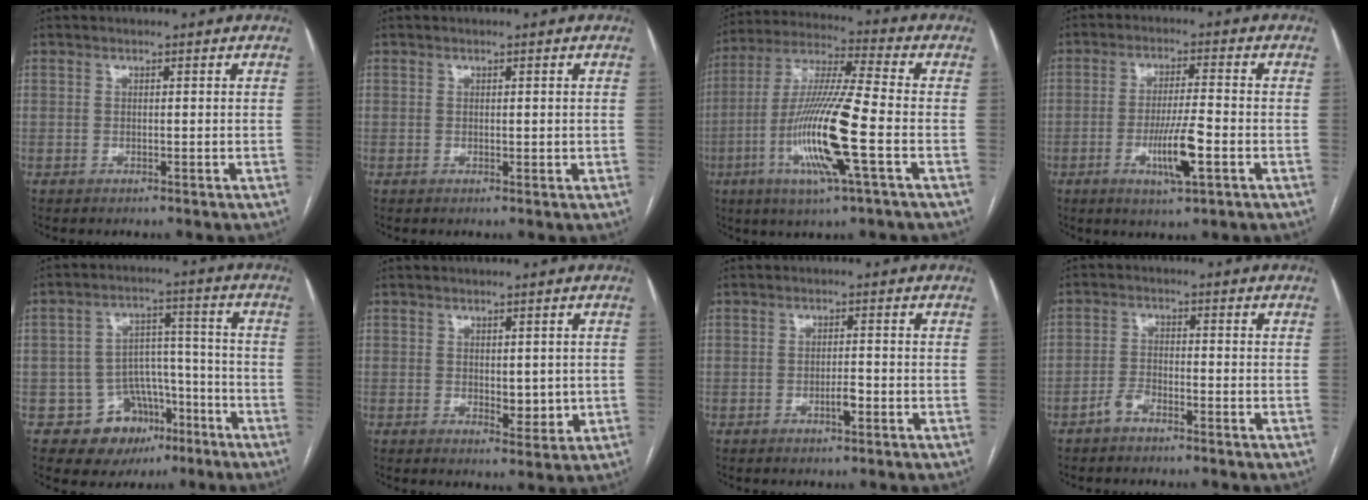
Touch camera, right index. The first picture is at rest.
{"total": 0.8, "force": [0.2, 0.4, 0.6], "torque": [-0.007, -0.003, 0.006]}
{"total": 16.2, "force": [-4.5, 0.6, 15.5], "torque": [-0.316, -0.013, -0.088]}
{"total": 7.7, "force": [-2.6, 0.5, 7.2], "torque": [-0.132, -0.012, -0.046]}
{"total": 9.0, "force": [-4.9, 7.2, 2.2], "torque": [-0.015, 0.043, -0.064]}
{"total": 3.3, "force": [0.1, 1.8, 2.8], "torque": [-0.035, -0.008, 0.008]}
{"total": 1.9, "force": [-0.8, 0.4, 1.6], "torque": [-0.027, 0.000, -0.014]}
{"total": 2.5, "force": [-1.9, 0.9, 1.2], "torque": [-0.025, 0.004, -0.038]}